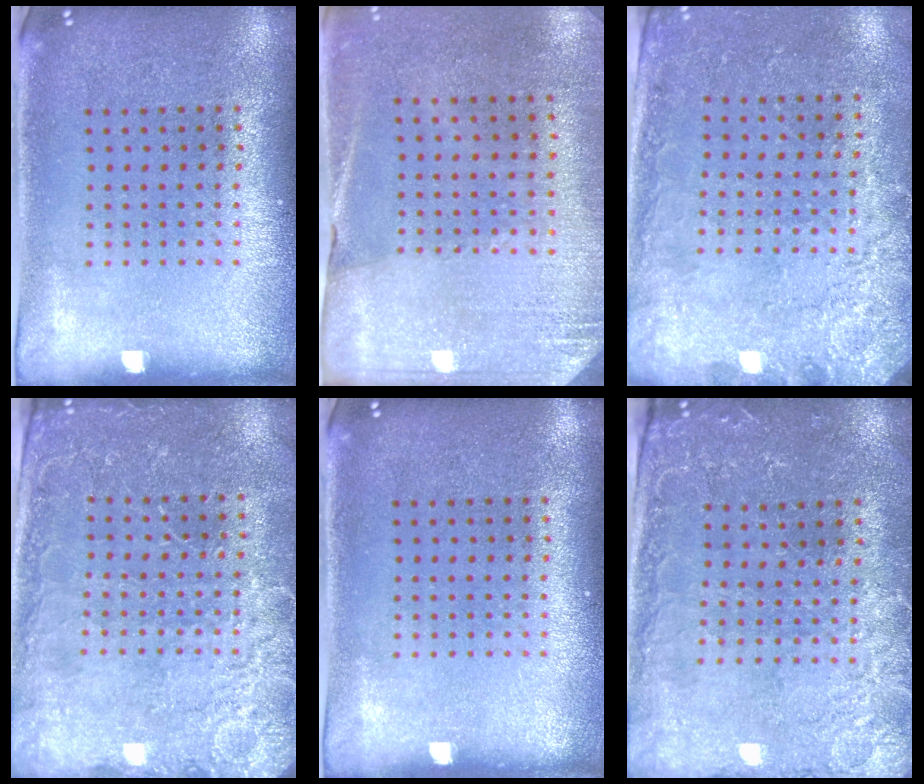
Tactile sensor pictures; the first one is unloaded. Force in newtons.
{"total": 2.6, "press": 2.4, "slide": 1.0}
{"total": 2.7, "press": 2.2, "slide": 1.5}
{"total": 2.8, "press": 2.8, "slide": 0.2}
{"total": 0.0}
{"total": 0.6, "press": 0.4, "slide": 0.4}